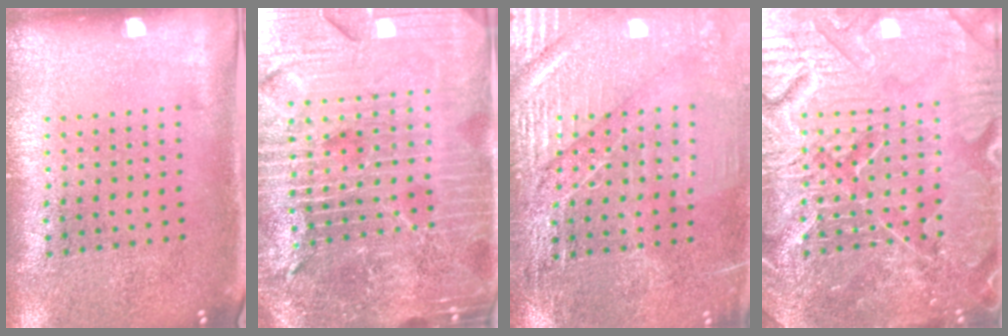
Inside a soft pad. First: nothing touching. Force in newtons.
{"total": 6.3, "press": 5.6, "slide": 2.9}
{"total": 3.2, "press": 3.2, "slide": 0.4}
{"total": 7.7, "press": 7.7, "slide": 0.9}